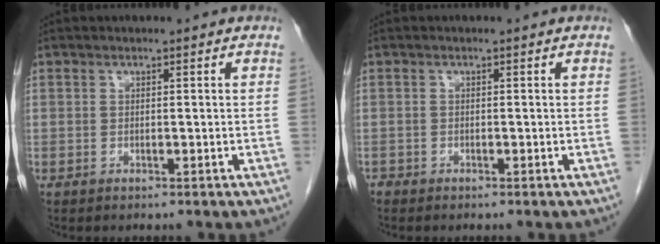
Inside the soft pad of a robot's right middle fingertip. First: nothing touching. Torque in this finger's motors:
{"motor_torque": [-0.02, 0.02, -0.01, -0.02]}